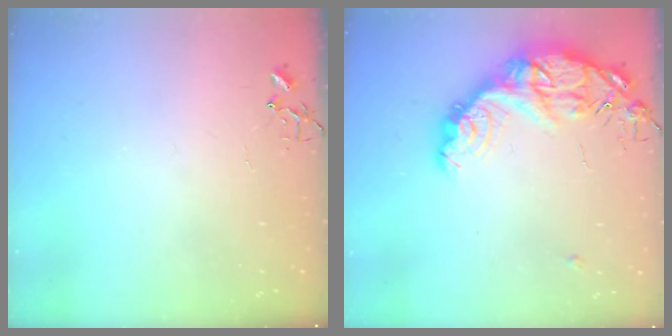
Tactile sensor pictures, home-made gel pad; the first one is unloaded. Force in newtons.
{"total": 17.0, "press": 16.9, "slide": 1.3}